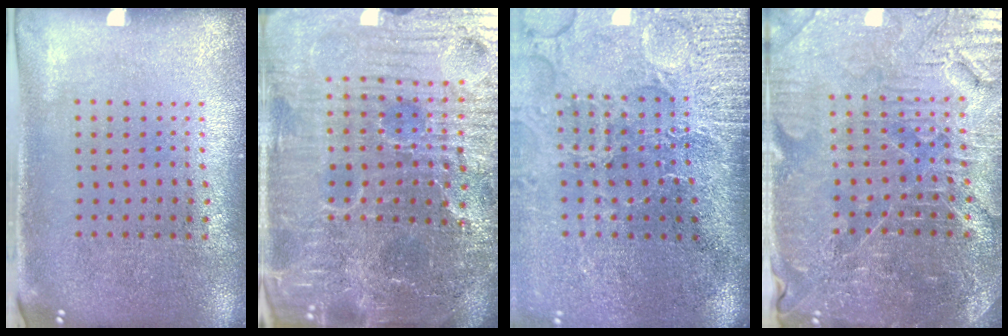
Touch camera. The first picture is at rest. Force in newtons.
{"total": 7.2, "press": 6.4, "slide": 3.2}
{"total": 5.0, "press": 4.0, "slide": 3.0}
{"total": 4.6, "press": 4.4, "slide": 1.3}